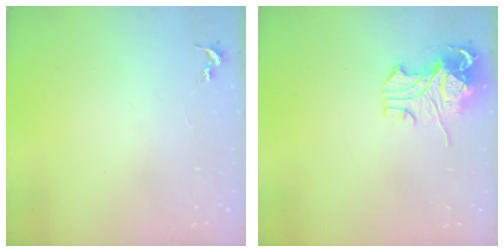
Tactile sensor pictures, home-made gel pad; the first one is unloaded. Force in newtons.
{"total": 10.7, "press": 10.6, "slide": 1.8}